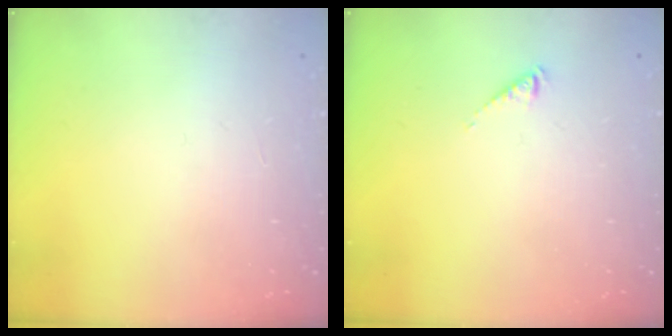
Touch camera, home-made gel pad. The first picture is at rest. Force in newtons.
{"total": 0.8, "press": 0.8, "slide": 0.1}